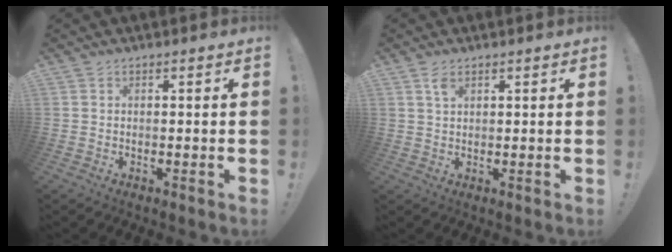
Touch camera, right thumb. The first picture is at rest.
{"total": 2.7, "force": [1.6, 1.3, 1.8], "torque": [-0.024, -0.007, 0.026]}